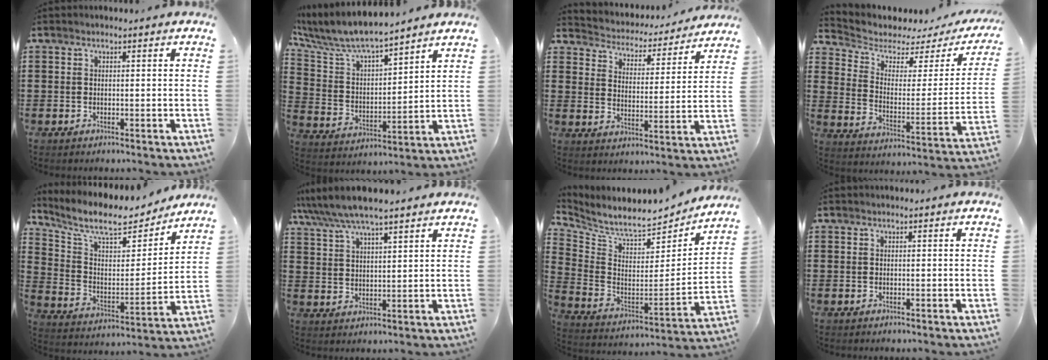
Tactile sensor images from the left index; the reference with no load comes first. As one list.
[{"total": 7.6, "force": [7.1, 1.2, 2.5], "torque": [-0.083, -0.044, 0.122]}, {"total": 3.8, "force": [3.7, 0.3, -0.3], "torque": [-0.021, -0.035, 0.057]}, {"total": 3.9, "force": [3.1, 1.9, 1.4], "torque": [-0.052, -0.023, 0.047]}, {"total": 9.9, "force": [8.5, 2.4, 4.6], "torque": [-0.119, -0.050, 0.144]}, {"total": 6.5, "force": [5.6, 0.8, 3.1], "torque": [-0.076, -0.017, 0.100]}, {"total": 7.0, "force": [6.5, 0.8, 2.5], "torque": [-0.083, -0.060, 0.108]}, {"total": 0.0}]